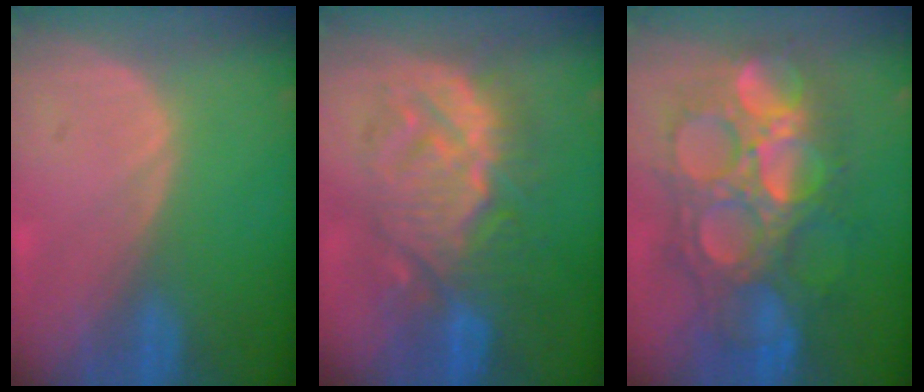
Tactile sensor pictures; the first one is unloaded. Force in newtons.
{"total": 10.3, "press": 10.3, "slide": 0.6}
{"total": 13.4, "press": 13.3, "slide": 1.5}